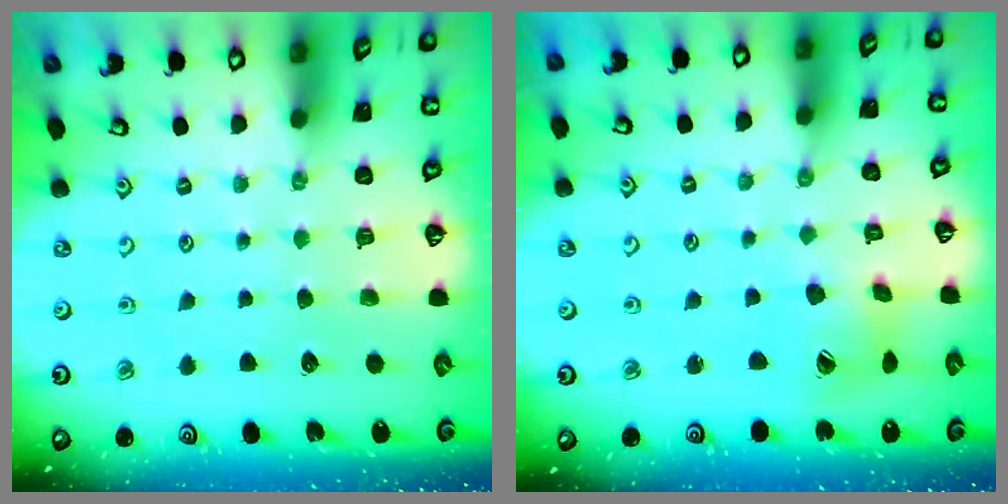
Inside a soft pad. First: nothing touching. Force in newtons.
{"total": 9.1, "press": 9.0, "slide": 1.2}